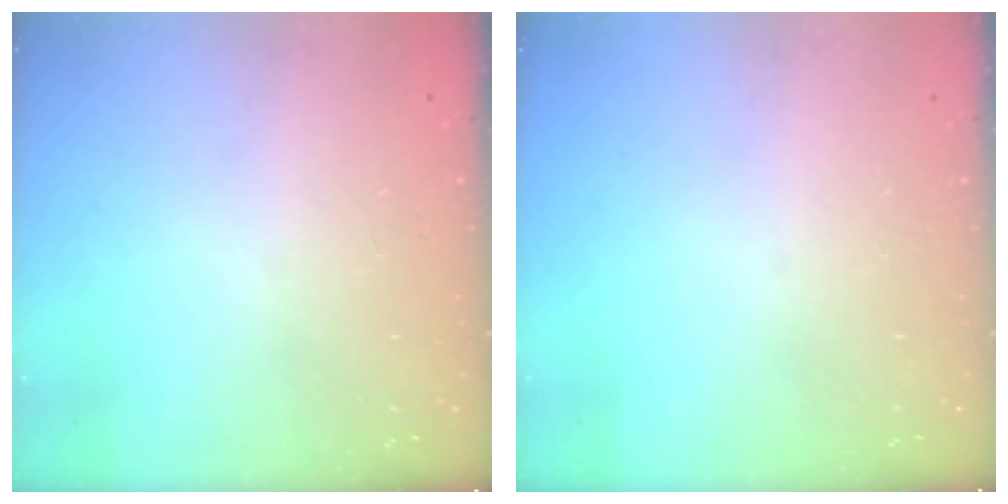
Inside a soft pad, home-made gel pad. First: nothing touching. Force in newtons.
{"total": 0.0}